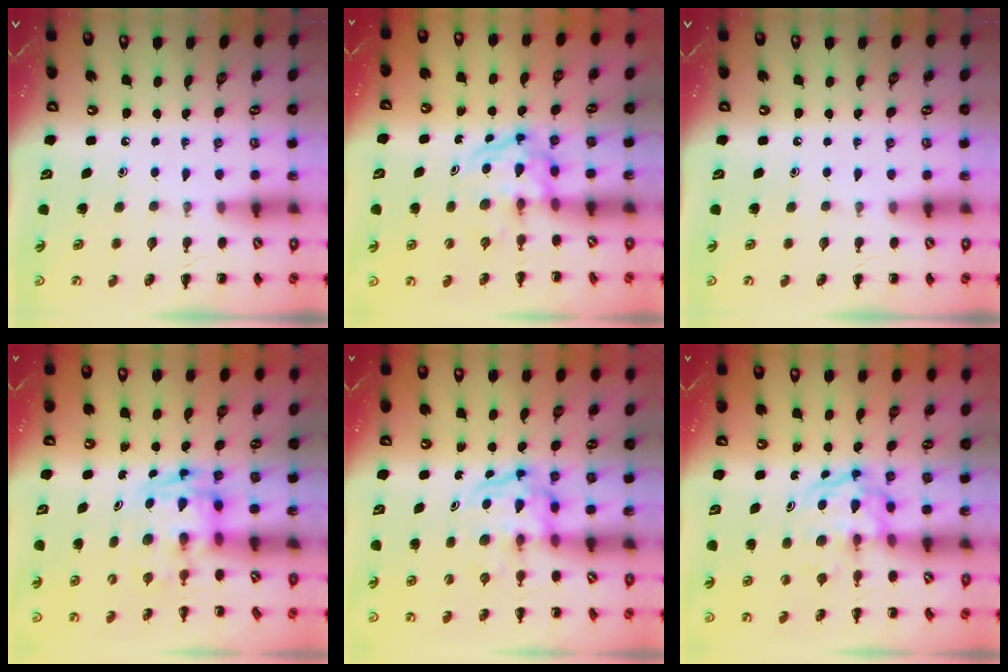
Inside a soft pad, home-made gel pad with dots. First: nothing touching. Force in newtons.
{"total": 3.8, "press": 3.8, "slide": 0.4}
{"total": 0.0}
{"total": 2.8, "press": 2.7, "slide": 0.5}
{"total": 3.8, "press": 3.8, "slide": 0.4}
{"total": 3.9, "press": 3.9, "slide": 0.5}